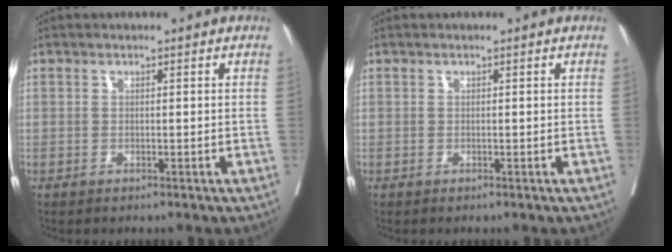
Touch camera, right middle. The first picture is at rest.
{"total": 0.0}